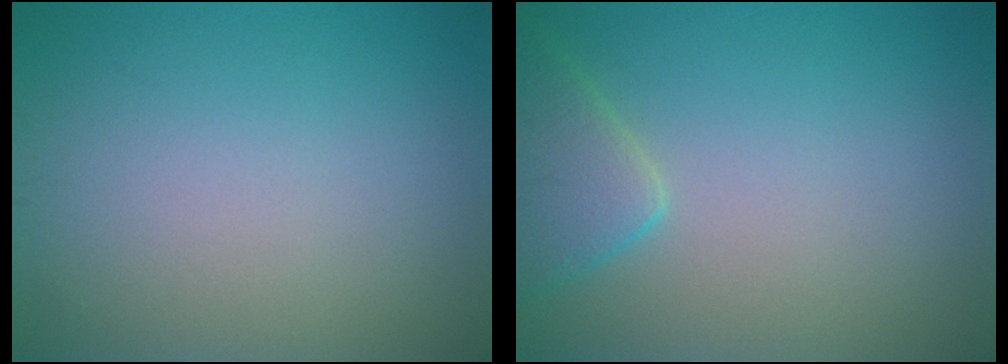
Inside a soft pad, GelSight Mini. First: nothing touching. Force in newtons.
{"total": 3.3, "press": 3.3, "slide": 0.3}